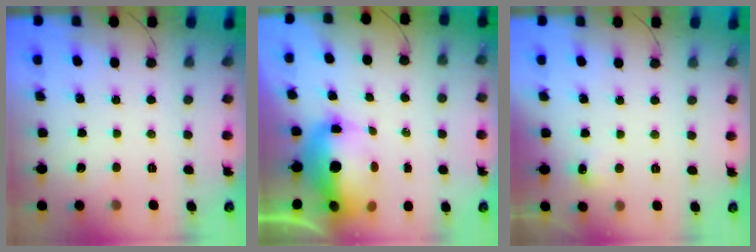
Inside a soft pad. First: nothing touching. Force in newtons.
{"total": 17.7, "press": 14.1, "slide": 10.6}
{"total": 4.1, "press": 3.9, "slide": 1.1}